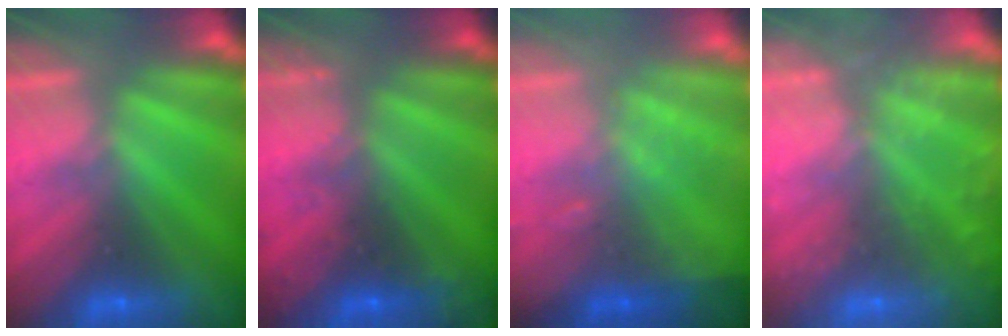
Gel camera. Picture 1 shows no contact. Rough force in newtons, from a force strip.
{"total": 7.9}
{"total": 2.7}
{"total": 9.0}